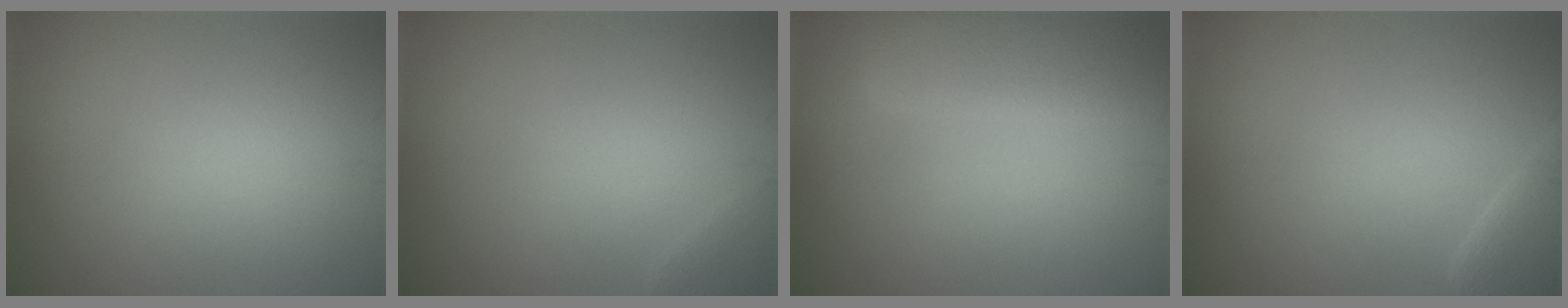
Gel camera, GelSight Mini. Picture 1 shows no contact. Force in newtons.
{"total": 0.8, "press": 0.8, "slide": 0.1}
{"total": 6.6, "press": 6.6, "slide": 0.4}
{"total": 2.5, "press": 2.5, "slide": 0.1}